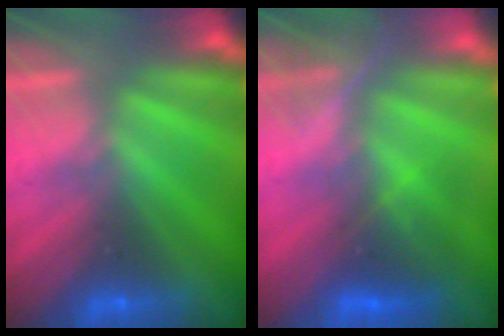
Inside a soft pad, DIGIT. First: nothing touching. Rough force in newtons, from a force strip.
{"total": 4.5}